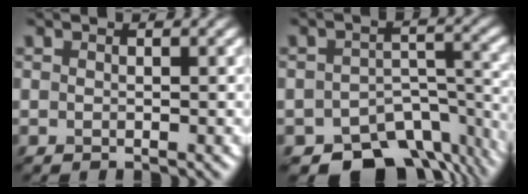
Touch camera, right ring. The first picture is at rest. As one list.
[{"total": 10.0, "force": [-7.5, 5.3, 3.8], "torque": [-0.048, -0.010, -0.100]}]